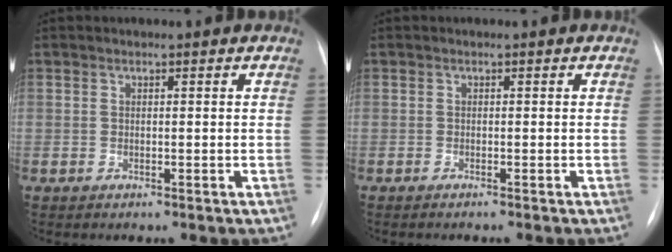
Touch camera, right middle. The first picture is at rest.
{"total": 0.6, "force": [-0.4, -0.2, 0.3], "torque": [-0.004, 0.000, -0.010]}